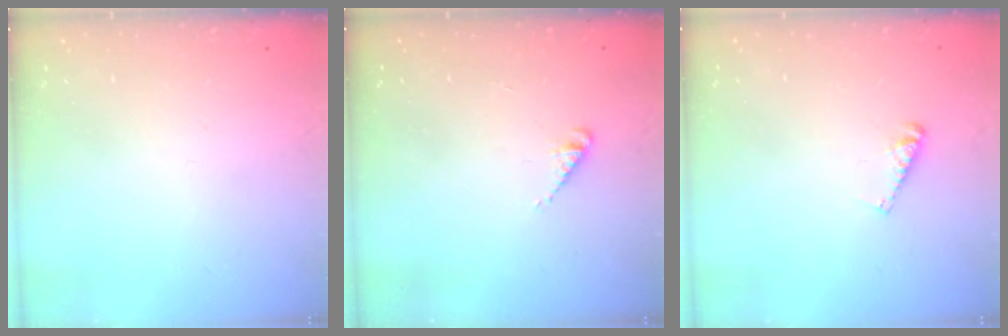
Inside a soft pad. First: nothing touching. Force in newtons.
{"total": 2.3, "press": 2.3, "slide": 0.2}
{"total": 3.5, "press": 3.5, "slide": 0.3}